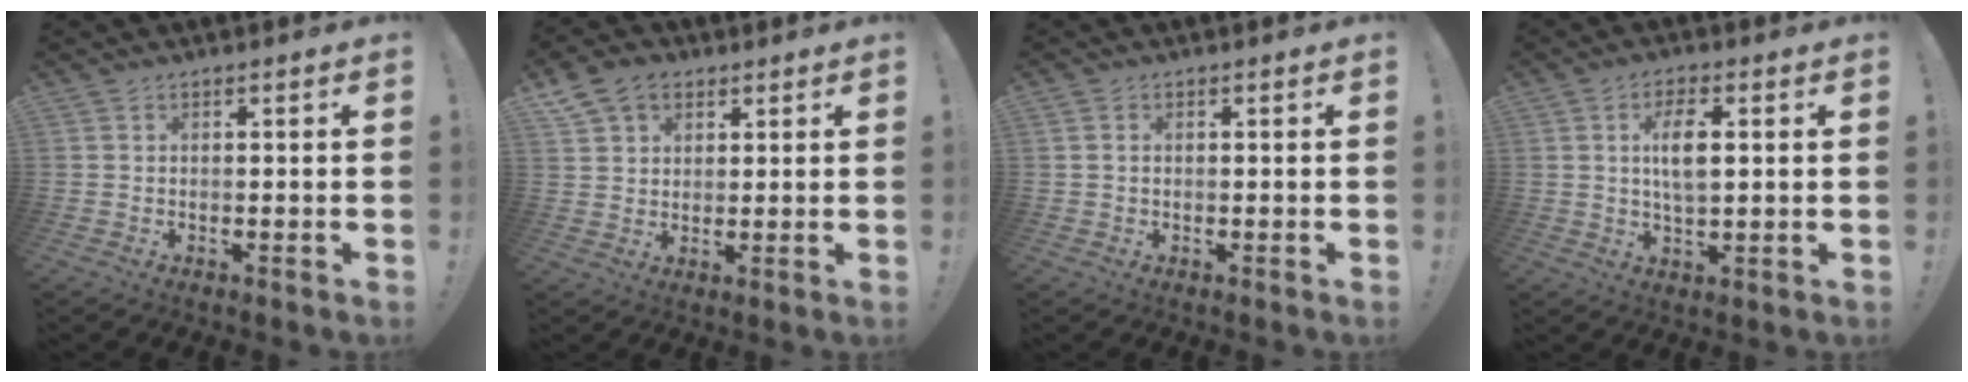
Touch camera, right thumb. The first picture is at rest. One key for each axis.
{"total": 8.7, "fx": 4.8, "fy": 6.4, "fz": 3.4, "tx": -0.054, "ty": -0.016, "tz": 0.095}
{"total": 0.9, "fx": 0.1, "fy": 0.7, "fz": 0.5, "tx": -0.012, "ty": 0.004, "tz": 0.003}
{"total": 8.0, "fx": 1.6, "fy": 3.8, "fz": 6.9, "tx": -0.122, "ty": -0.006, "tz": 0.019}